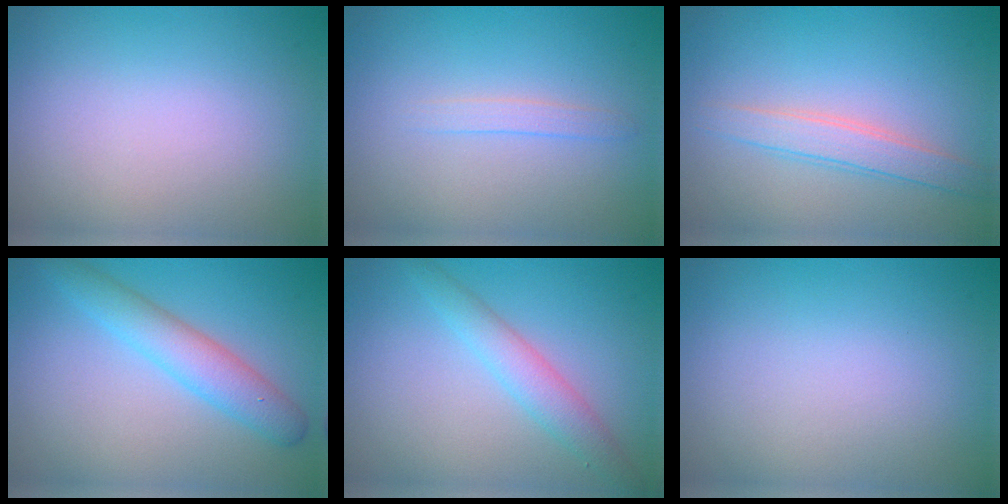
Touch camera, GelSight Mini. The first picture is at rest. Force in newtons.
{"total": 1.1, "press": 1.0, "slide": 0.1}
{"total": 2.4, "press": 2.4, "slide": 0.1}
{"total": 3.9, "press": 3.9, "slide": 0.1}
{"total": 2.8, "press": 2.8, "slide": 0.0}
{"total": 0.0}